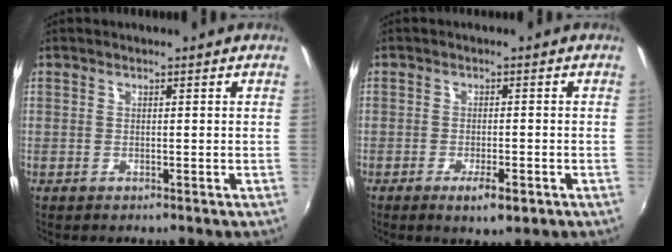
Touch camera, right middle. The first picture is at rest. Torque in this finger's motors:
{"motor_torque": [0.65, -1.10, 0.06, 0.03]}